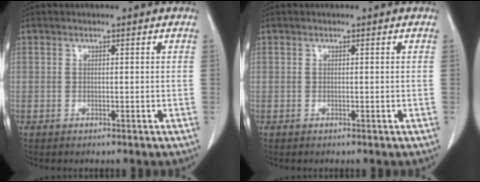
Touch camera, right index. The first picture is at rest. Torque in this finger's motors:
{"motor_torque": [0.00, 0.00, 0.00, 0.00]}